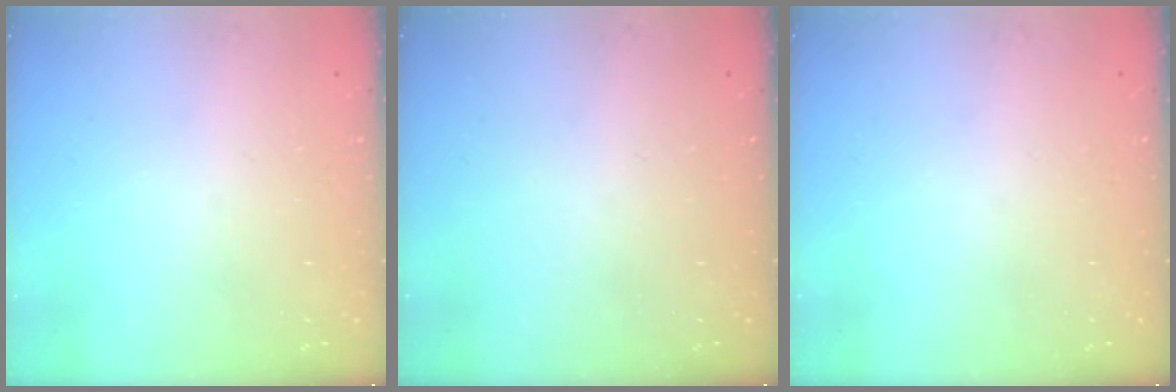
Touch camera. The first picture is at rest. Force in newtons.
{"total": 0.0}
{"total": 0.0}